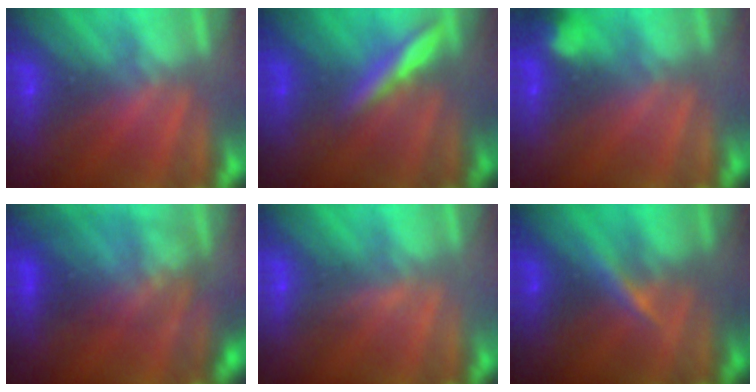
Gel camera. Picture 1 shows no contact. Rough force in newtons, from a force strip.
{"total": 2.4}
{"total": 2.8}
{"total": 2.8}
{"total": 3.3}
{"total": 2.9}